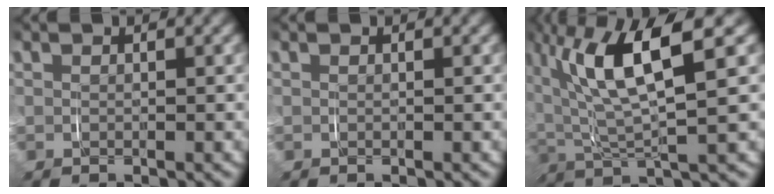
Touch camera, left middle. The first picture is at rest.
{"total": 0.0}
{"total": 8.8, "force": [2.0, 4.3, 7.4], "torque": [-0.152, 0.008, 0.027]}